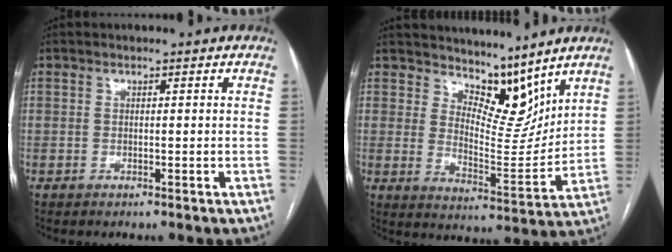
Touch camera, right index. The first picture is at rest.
{"total": 8.4, "force": [7.3, 2.8, 3.1], "torque": [-0.041, -0.015, 0.135]}